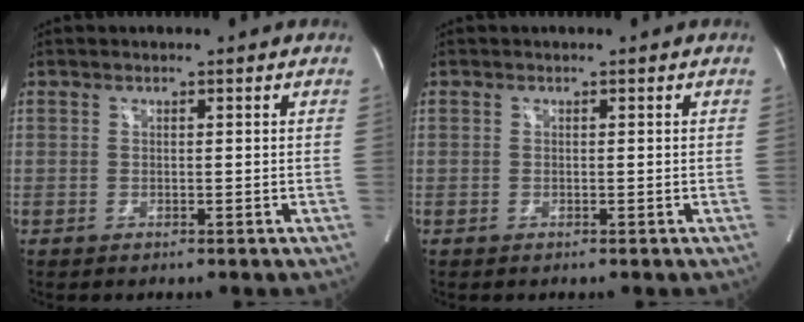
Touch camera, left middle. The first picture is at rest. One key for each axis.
{"total": 0.0}